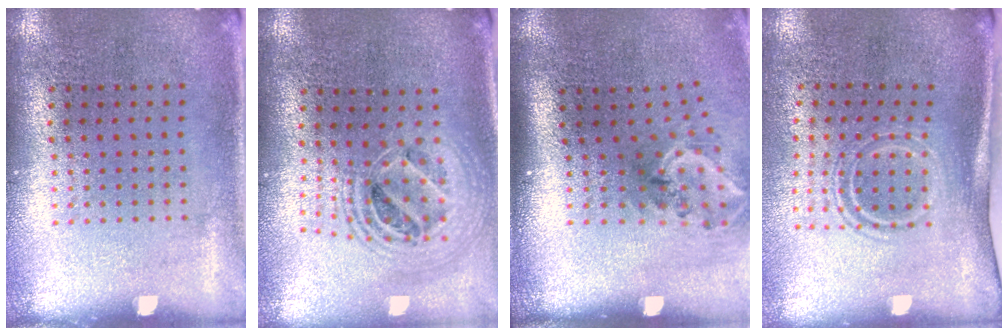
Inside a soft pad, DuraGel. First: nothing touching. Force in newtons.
{"total": 2.1, "press": 1.7, "slide": 1.3}
{"total": 2.1, "press": 1.3, "slide": 1.6}
{"total": 1.7, "press": 1.1, "slide": 1.4}